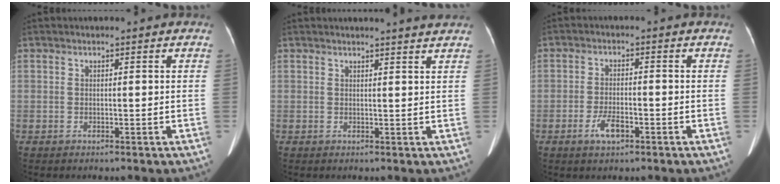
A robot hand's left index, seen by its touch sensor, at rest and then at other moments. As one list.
[{"total": 4.3, "force": [4.0, -0.7, 1.5], "torque": [-0.018, 0.002, 0.036]}, {"total": 3.7, "force": [-2.1, 1.3, 2.8], "torque": [-0.058, -0.001, -0.036]}]